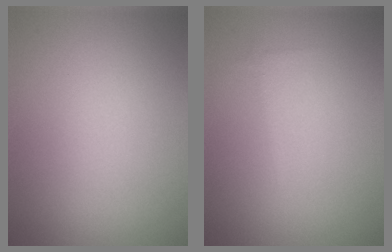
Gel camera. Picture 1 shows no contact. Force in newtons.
{"total": 0.5, "press": 0.5, "slide": 0.1}